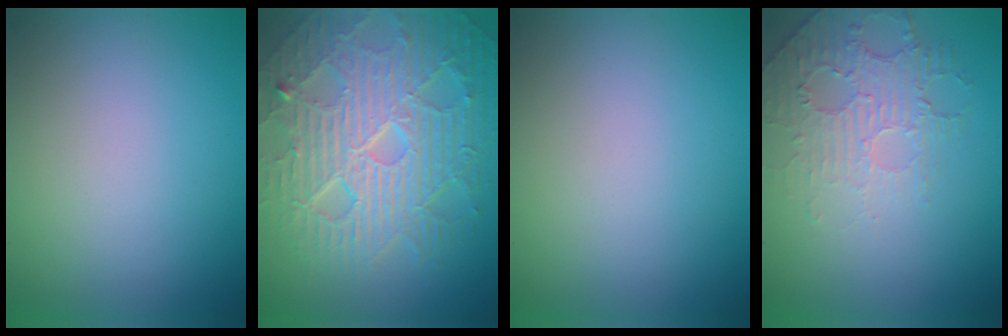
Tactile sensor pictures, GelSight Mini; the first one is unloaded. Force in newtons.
{"total": 10.2, "press": 6.5, "slide": 7.8}
{"total": 0.0}
{"total": 2.3, "press": 1.5, "slide": 1.7}